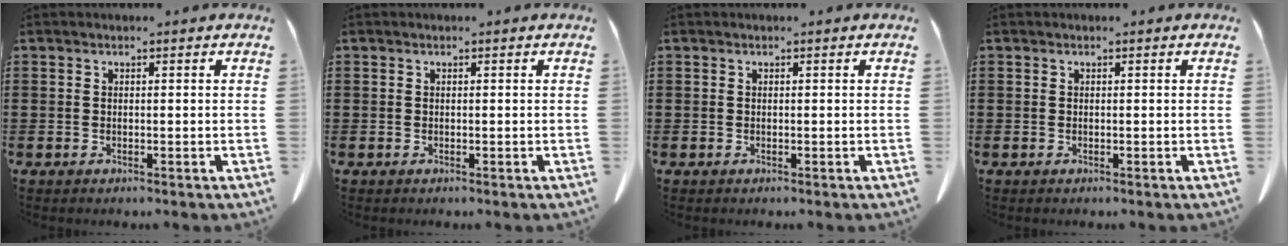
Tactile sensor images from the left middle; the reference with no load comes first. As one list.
[{"total": 0.0}, {"total": 0.0}, {"total": 0.0}]